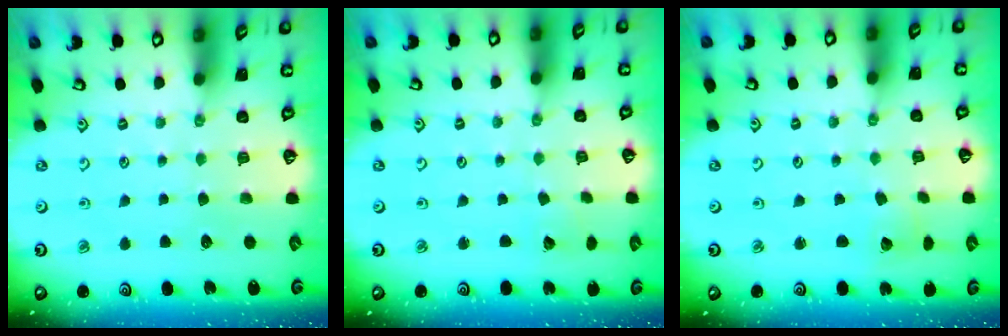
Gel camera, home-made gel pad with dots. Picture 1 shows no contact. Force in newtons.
{"total": 1.4, "press": 1.4, "slide": 0.1}
{"total": 1.8, "press": 1.7, "slide": 0.3}